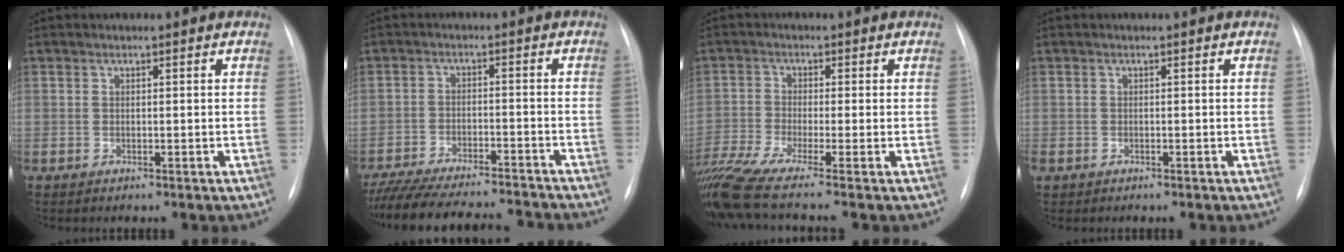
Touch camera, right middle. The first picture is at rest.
{"total": 19.1, "force": [-17.6, 2.4, 7.0], "torque": [-0.155, -0.018, -0.259]}
{"total": 12.3, "force": [-9.5, -0.3, 7.8], "torque": [-0.178, -0.014, -0.174]}
{"total": 0.8, "force": [-0.4, 0.6, 0.3], "torque": [-0.008, 0.003, -0.002]}